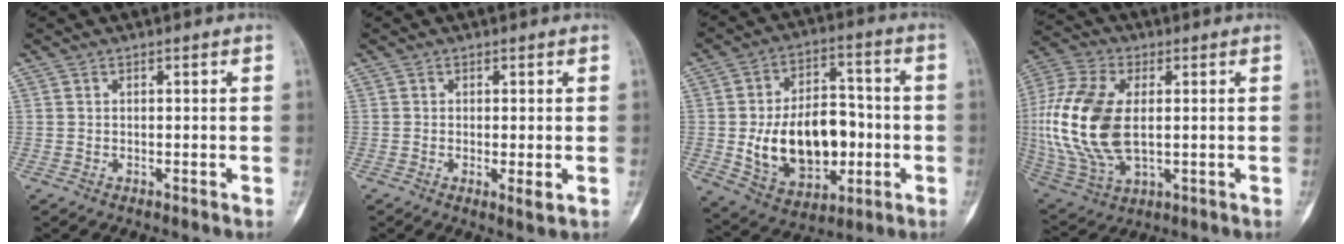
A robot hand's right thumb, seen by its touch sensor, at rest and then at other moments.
{"total": 2.2, "force": [-0.4, 0.5, 2.1], "torque": [-0.037, -0.008, -0.008]}
{"total": 18.9, "force": [-2.5, 12.4, 14.0], "torque": [-0.190, 0.023, -0.022]}
{"total": 19.8, "force": [0.8, 11.2, 16.3], "torque": [-0.366, -0.007, 0.023]}